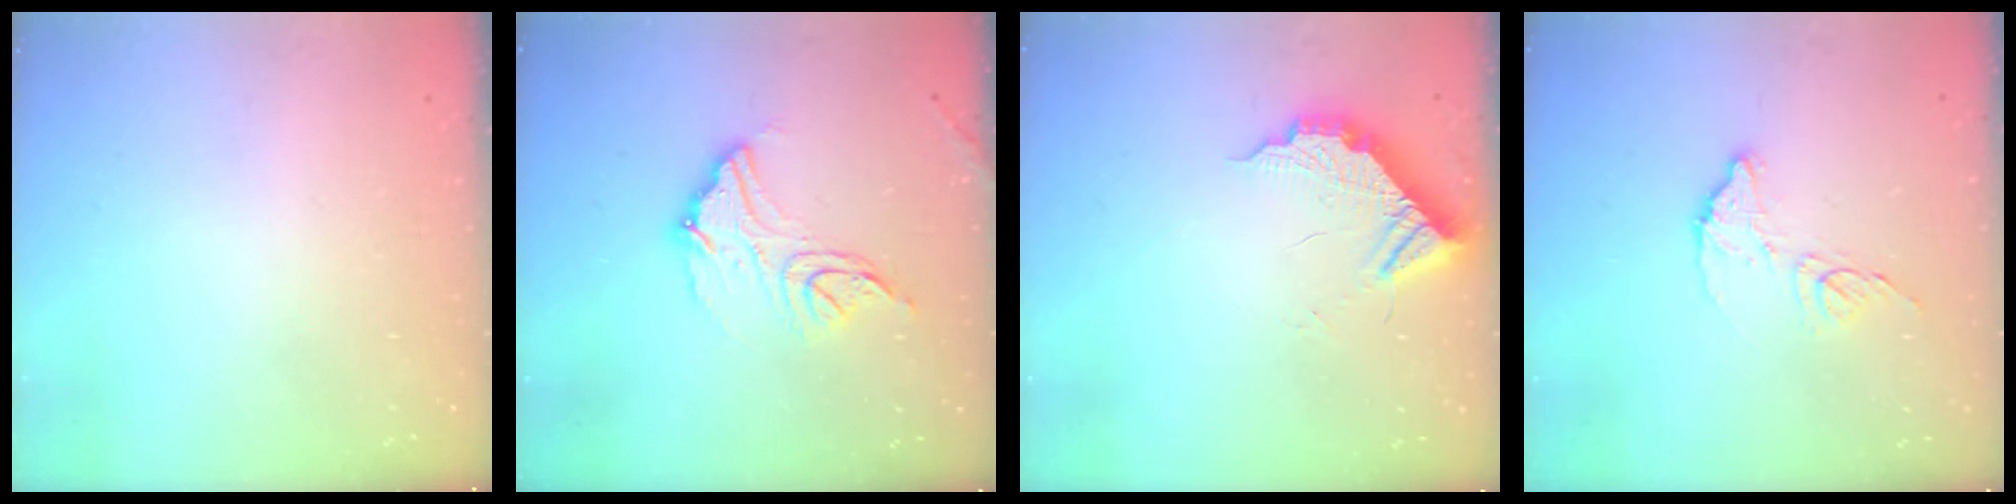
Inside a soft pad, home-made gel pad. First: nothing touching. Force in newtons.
{"total": 12.8, "press": 12.8, "slide": 0.7}
{"total": 10.4, "press": 10.4, "slide": 0.4}
{"total": 8.8, "press": 8.8, "slide": 0.3}